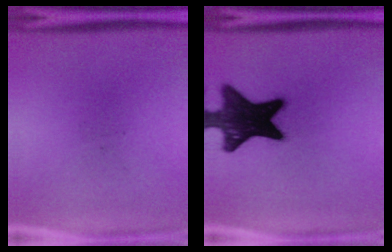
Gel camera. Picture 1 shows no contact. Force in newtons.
{"total": 18.2}